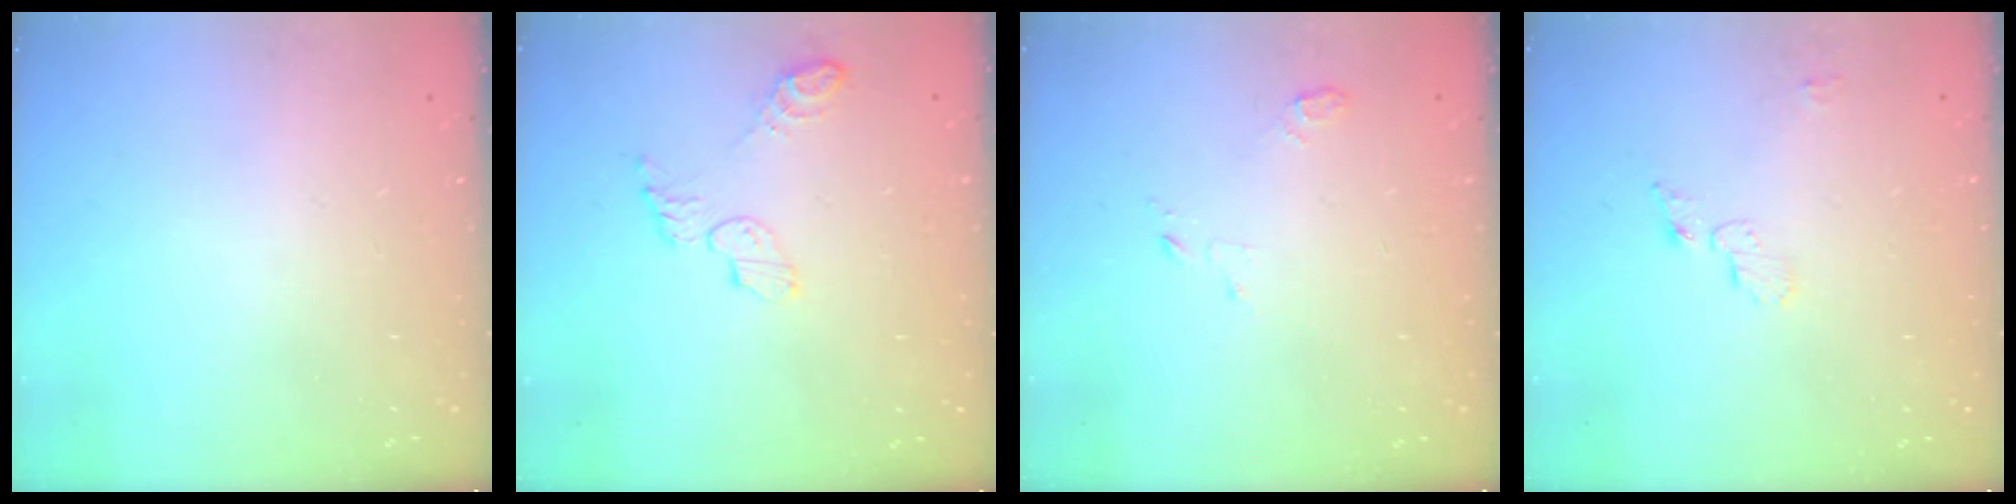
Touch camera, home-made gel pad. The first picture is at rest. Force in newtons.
{"total": 6.6, "press": 6.5, "slide": 0.5}
{"total": 2.8, "press": 2.8, "slide": 0.3}
{"total": 4.8, "press": 4.8, "slide": 0.4}